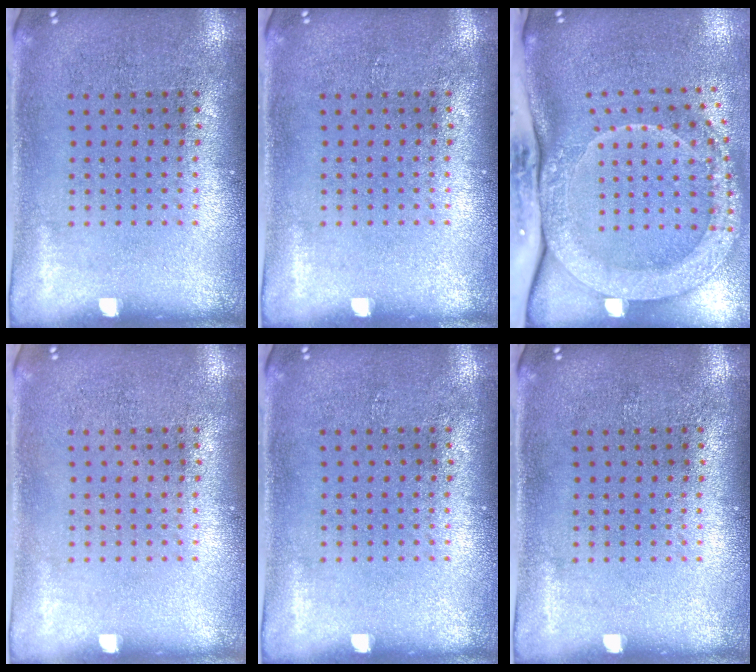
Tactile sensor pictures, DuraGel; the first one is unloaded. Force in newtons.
{"total": 0.0}
{"total": 3.0, "press": 2.3, "slide": 1.9}
{"total": 0.0}
{"total": 0.0}
{"total": 0.0}